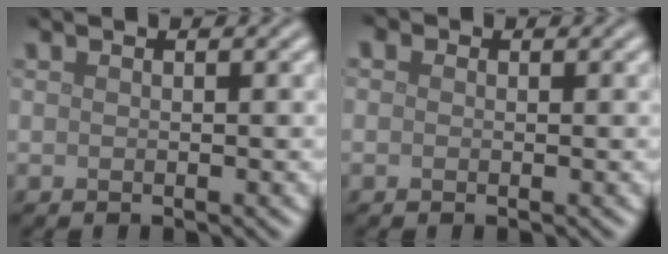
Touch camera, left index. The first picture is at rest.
{"total": 0.9, "force": [0.3, 0.8, 0.4], "torque": [-0.009, 0.001, -0.007]}